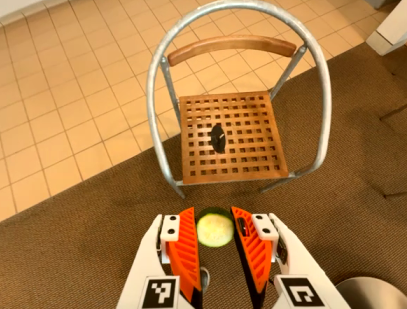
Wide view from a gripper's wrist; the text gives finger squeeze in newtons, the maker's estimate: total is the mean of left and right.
{"total": 6.6, "left": 6.5, "right": 6.7}